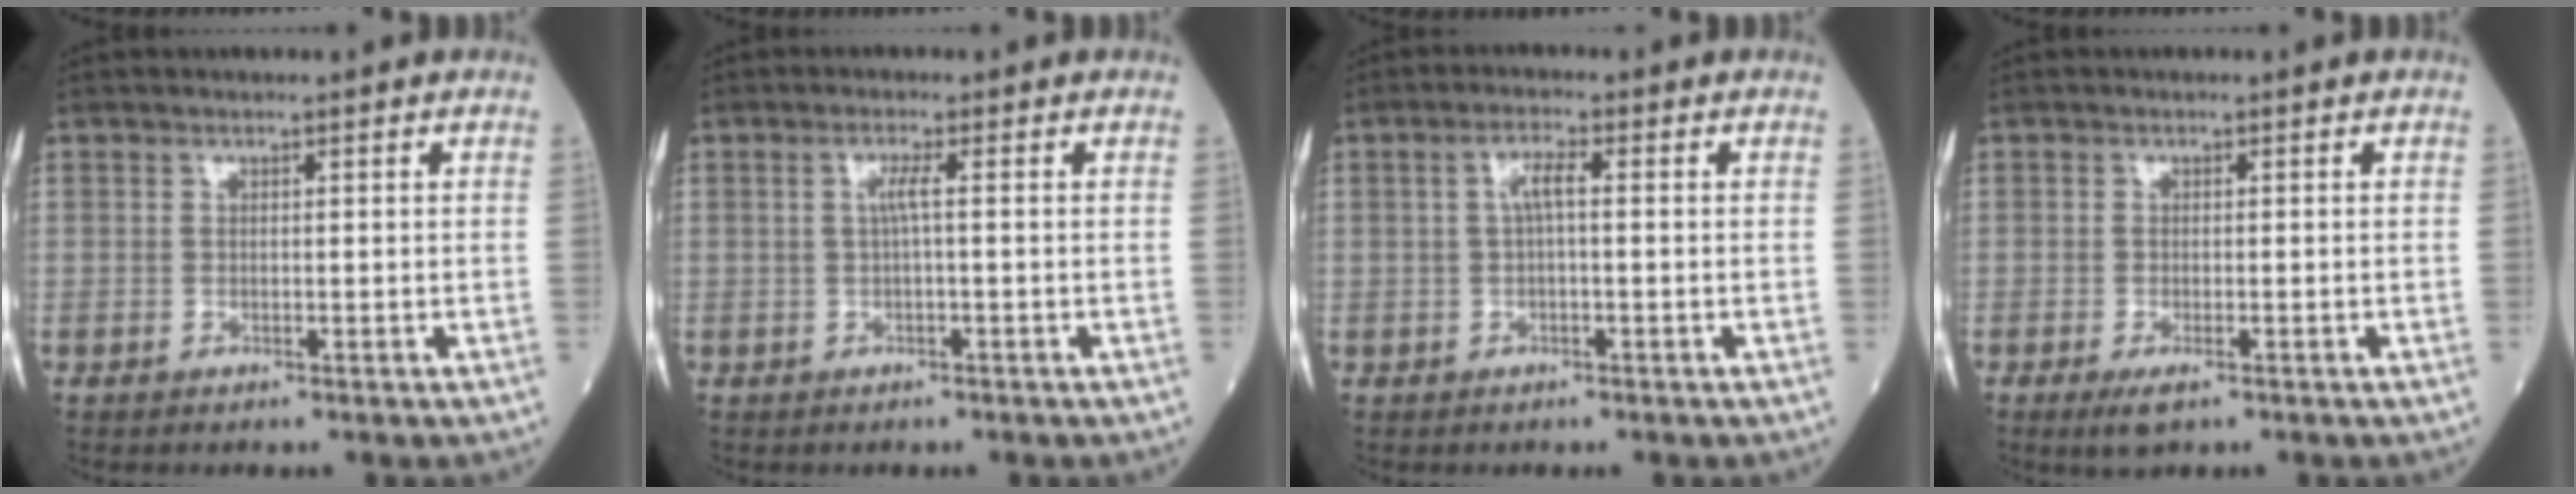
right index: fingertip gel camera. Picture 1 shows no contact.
{"total": 1.8, "force": [0.1, -0.3, 1.7], "torque": [-0.036, 0.002, 0.000]}
{"total": 2.8, "force": [0.2, 0.5, 2.7], "torque": [-0.054, 0.009, 0.006]}
{"total": 2.7, "force": [-1.5, 0.9, 2.2], "torque": [-0.041, -0.006, -0.021]}